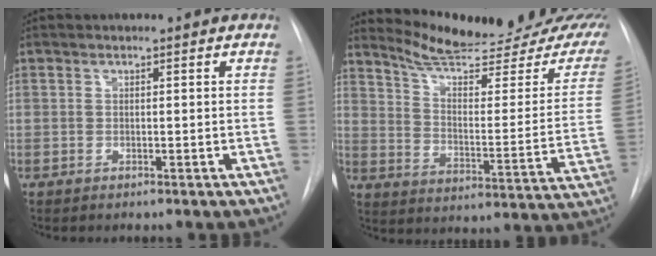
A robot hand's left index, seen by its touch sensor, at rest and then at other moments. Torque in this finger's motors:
{"motor_torque": [0.80, -0.93, 0.12, 0.02]}